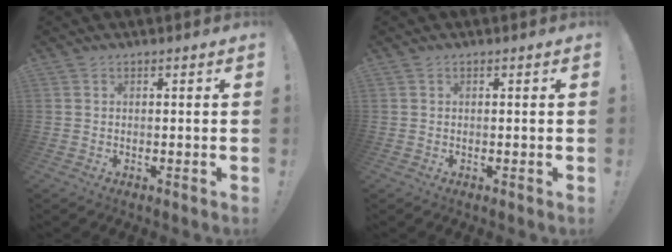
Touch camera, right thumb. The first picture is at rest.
{"total": 0.0}